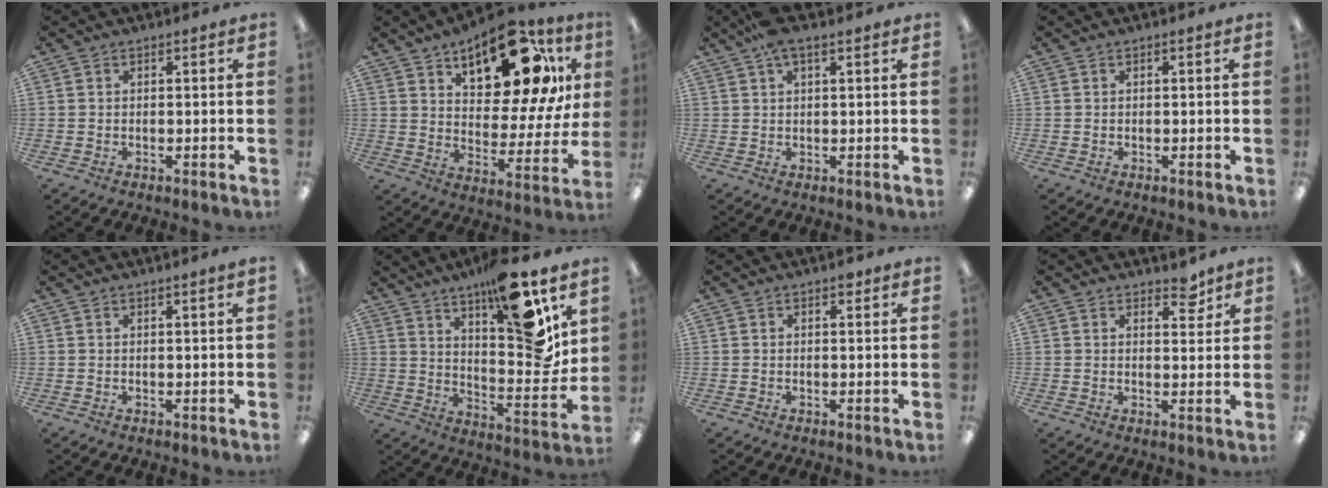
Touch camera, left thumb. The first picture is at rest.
{"total": 20.5, "force": [12.9, 9.1, 13.0], "torque": [-0.170, -0.077, 0.212]}
{"total": 5.0, "force": [2.9, 1.6, 3.7], "torque": [-0.072, 0.000, 0.050]}
{"total": 0.0}
{"total": 1.0, "force": [0.6, -0.1, 0.8], "torque": [-0.013, -0.002, 0.011]}
{"total": 18.7, "force": [12.7, 5.1, 12.7], "torque": [-0.170, -0.102, 0.204]}
{"total": 1.2, "force": [0.9, 0.5, 0.7], "torque": [0.001, -0.006, 0.012]}
{"total": 4.1, "force": [3.4, 1.7, 1.5], "torque": [-0.004, -0.021, 0.055]}